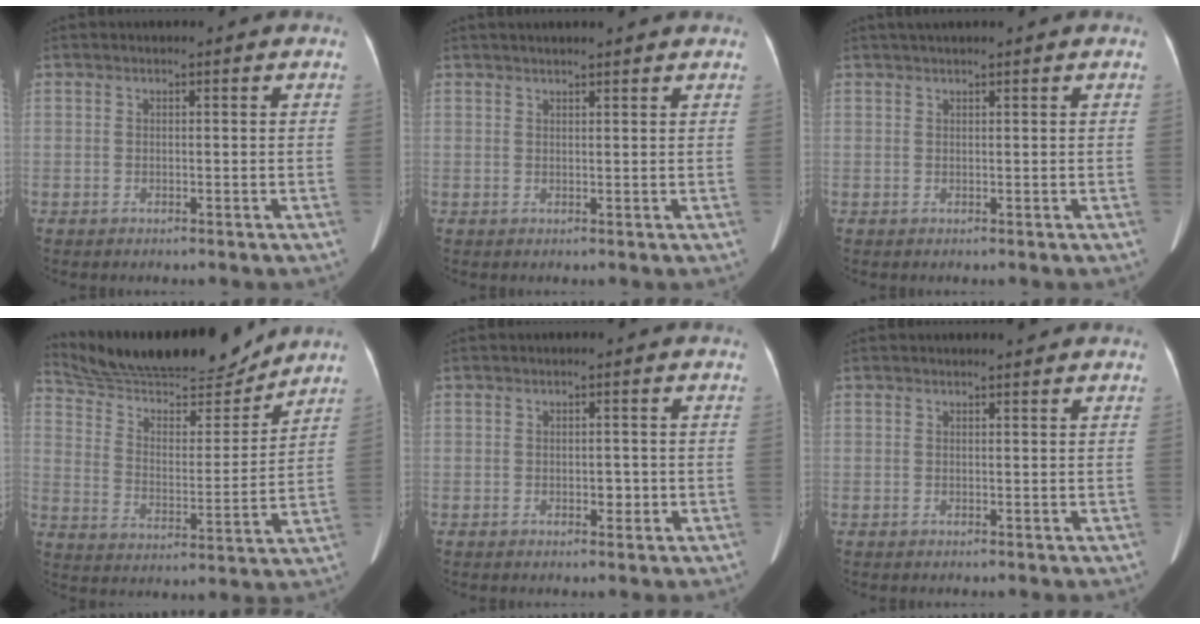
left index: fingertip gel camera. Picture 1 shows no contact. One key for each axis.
{"total": 6.4, "fx": 5.6, "fy": 0.6, "fz": 3.1, "tx": -0.044, "ty": 0.028, "tz": 0.071}
{"total": 2.7, "fx": 2.1, "fy": -0.1, "fz": 1.6, "tx": -0.019, "ty": 0.029, "tz": 0.037}
{"total": 19.5, "fx": 18.1, "fy": 2.4, "fz": 6.8, "tx": -0.118, "ty": -0.011, "tz": 0.285}
{"total": 1.6, "fx": -0.8, "fy": 0.9, "fz": 1.2, "tx": -0.017, "ty": -0.001, "tz": -0.009}
{"total": 1.1, "fx": 1.0, "fy": 0.0, "fz": 0.5, "tx": -0.009, "ty": 0.002, "tz": 0.016}